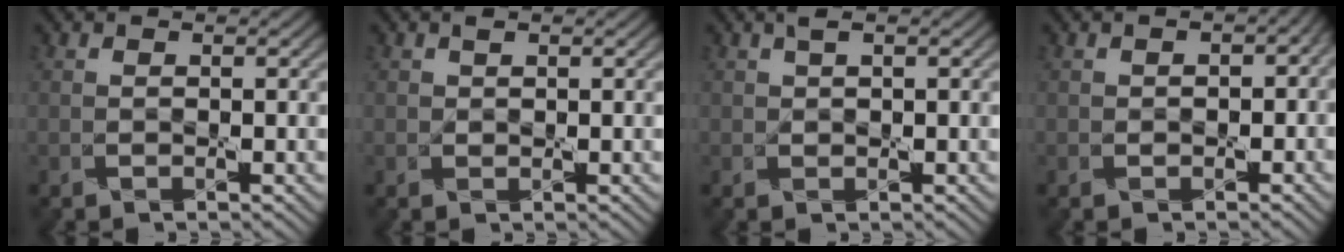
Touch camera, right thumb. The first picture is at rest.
{"total": 0.7, "force": [0.5, 0.5, 0.1], "torque": [-0.004, 0.003, 0.005]}
{"total": 1.2, "force": [0.7, 0.6, 0.8], "torque": [-0.020, 0.007, 0.013]}
{"total": 2.0, "force": [-0.5, 1.7, 1.0], "torque": [-0.008, -0.002, -0.010]}